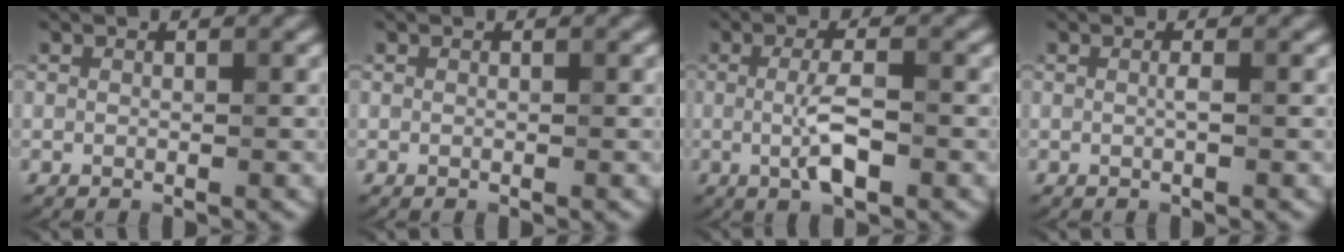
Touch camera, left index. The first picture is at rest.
{"total": 0.0}
{"total": 3.4, "force": [-0.5, 0.8, 3.3], "torque": [-0.064, -0.004, -0.010]}
{"total": 0.5, "force": [0.0, 0.0, 0.5], "torque": [-0.012, -0.001, -0.001]}